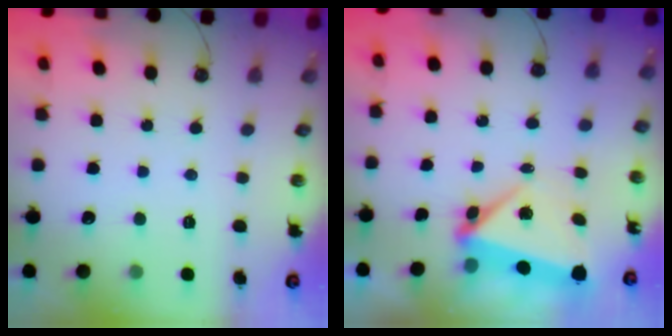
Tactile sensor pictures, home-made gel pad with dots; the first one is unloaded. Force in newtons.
{"total": 5.5, "press": 5.3, "slide": 1.7}